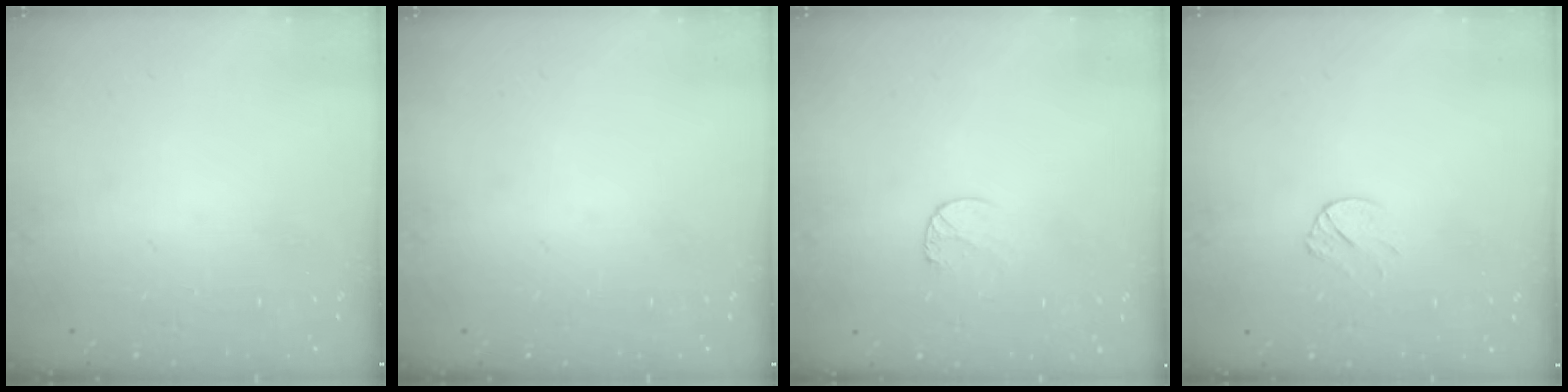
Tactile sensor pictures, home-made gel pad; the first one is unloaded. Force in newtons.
{"total": 0.0}
{"total": 5.0, "press": 5.0, "slide": 0.4}
{"total": 5.6, "press": 5.5, "slide": 0.7}